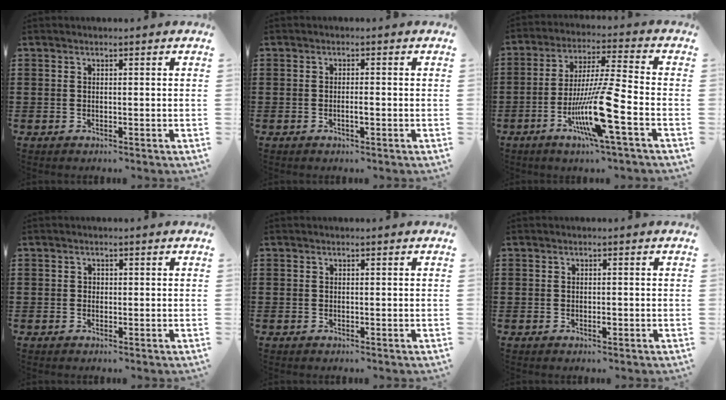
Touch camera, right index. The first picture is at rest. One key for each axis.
{"total": 1.5, "fx": -0.6, "fy": 0.1, "fz": 1.4, "tx": -0.026, "ty": -0.002, "tz": -0.010}
{"total": 12.7, "fx": -5.2, "fy": 0.6, "fz": 11.5, "tx": -0.236, "ty": -0.012, "tz": -0.102}
{"total": 0.5, "fx": 0.0, "fy": 0.5, "fz": 0.2, "tx": -0.006, "ty": 0.002, "tz": 0.000}
{"total": 0.0}
{"total": 0.9, "fx": -0.3, "fy": 0.2, "fz": 0.8, "tx": -0.015, "ty": -0.004, "tz": -0.004}